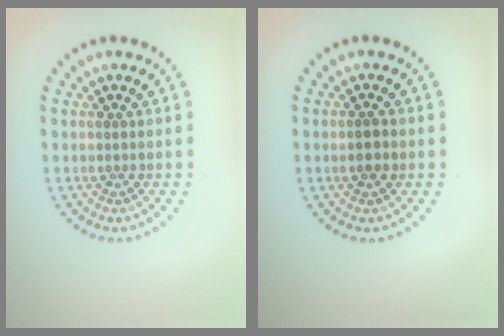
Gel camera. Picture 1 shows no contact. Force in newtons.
{"total": 1.6, "press": 1.6, "slide": 0.3}